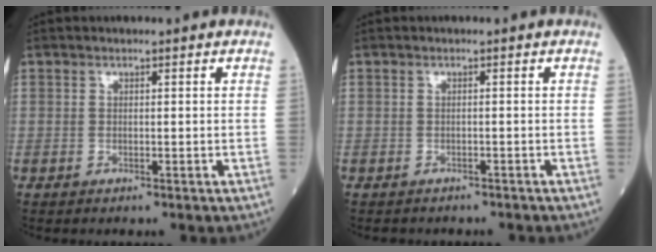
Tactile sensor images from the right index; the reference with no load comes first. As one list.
[{"total": 3.2, "force": [-2.8, 1.4, 0.5], "torque": [-0.011, 0.000, -0.035]}]